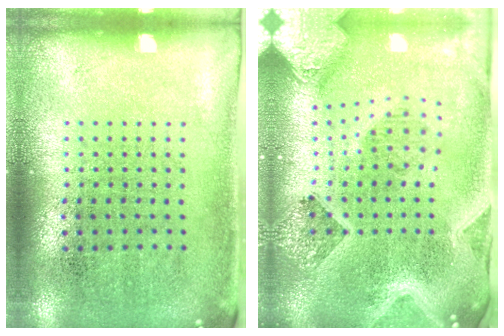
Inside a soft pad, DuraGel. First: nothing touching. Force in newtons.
{"total": 4.2, "press": 3.3, "slide": 2.7}